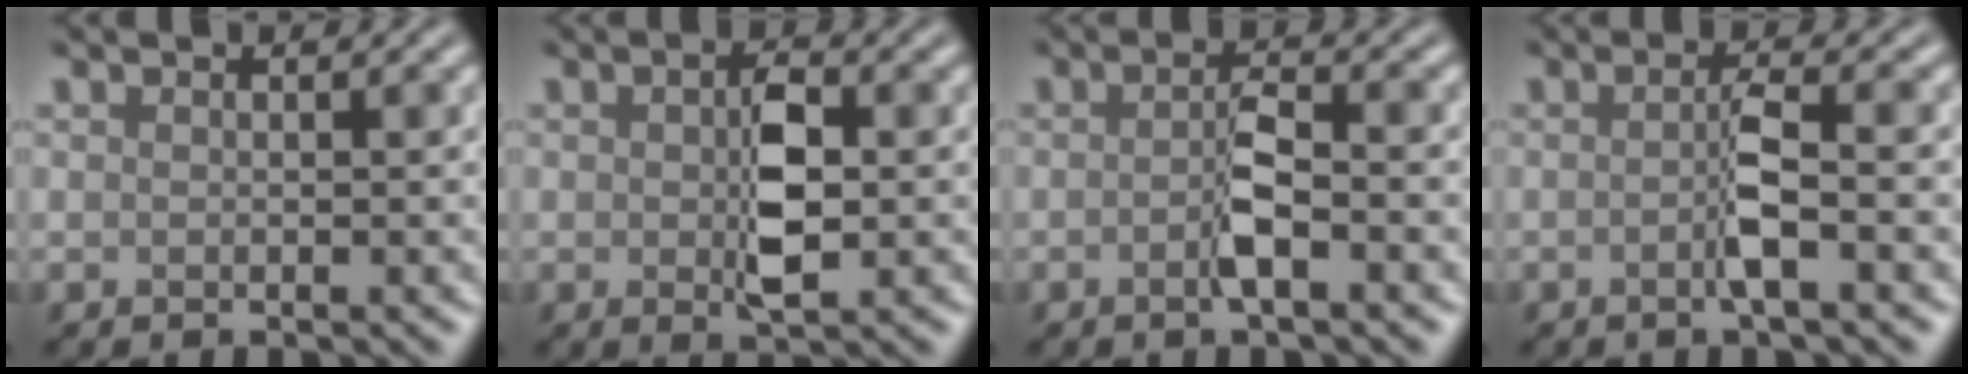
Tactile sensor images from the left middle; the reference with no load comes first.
{"total": 3.9, "force": [0.0, 1.8, 3.4], "torque": [-0.065, -0.002, 0.001]}
{"total": 2.6, "force": [-0.7, 0.5, 2.5], "torque": [-0.047, 0.003, -0.018]}
{"total": 2.7, "force": [-0.5, 0.3, 2.6], "torque": [-0.052, 0.000, -0.014]}